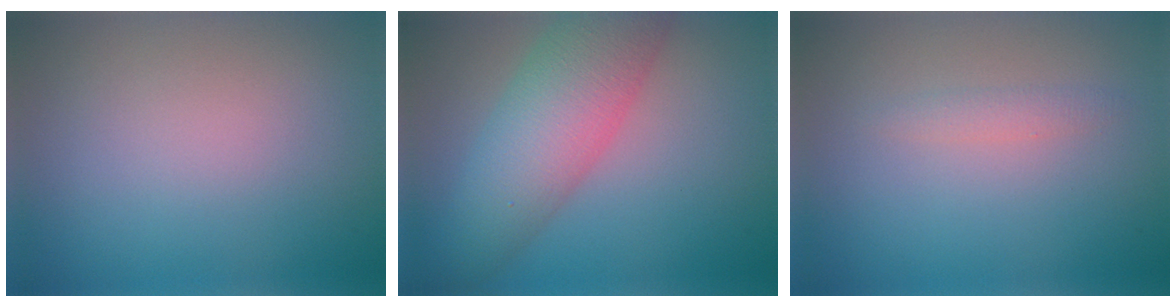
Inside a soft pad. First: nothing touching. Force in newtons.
{"total": 7.8, "press": 7.8, "slide": 0.3}
{"total": 1.0, "press": 1.0, "slide": 0.0}